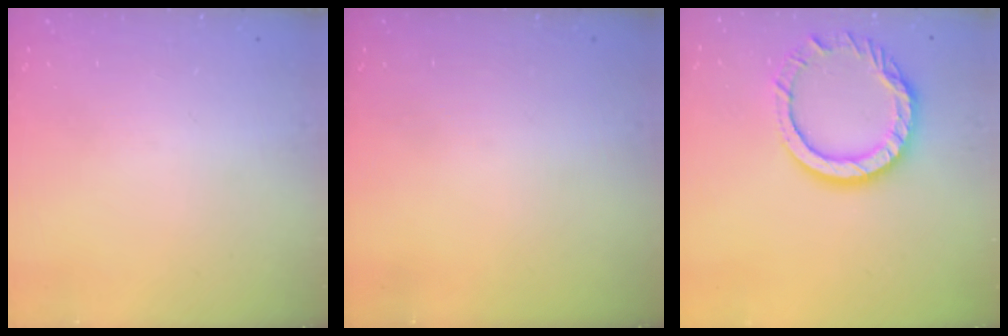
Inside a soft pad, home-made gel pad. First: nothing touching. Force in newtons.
{"total": 0.0}
{"total": 12.3, "press": 12.3, "slide": 0.8}